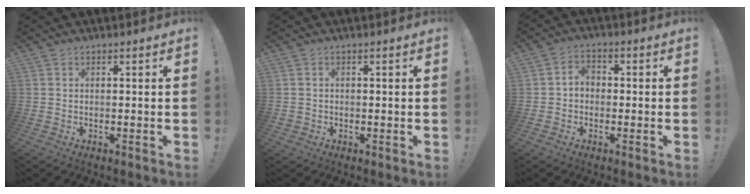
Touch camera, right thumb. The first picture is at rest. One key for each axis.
{"total": 1.0, "fx": -0.3, "fy": 0.9, "fz": 0.3, "tx": -0.008, "ty": 0.003, "tz": -0.006}
{"total": 3.6, "fx": -0.6, "fy": 2.6, "fz": 2.4, "tx": -0.043, "ty": 0.011, "tz": -0.012}